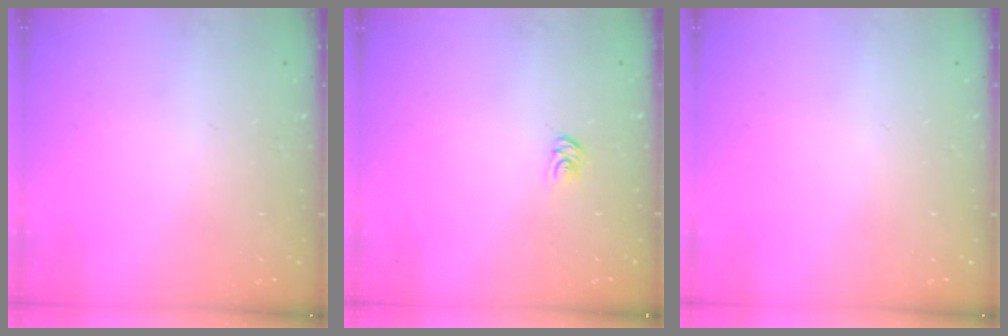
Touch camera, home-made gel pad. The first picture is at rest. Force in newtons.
{"total": 2.6, "press": 2.6, "slide": 0.3}
{"total": 0.0}